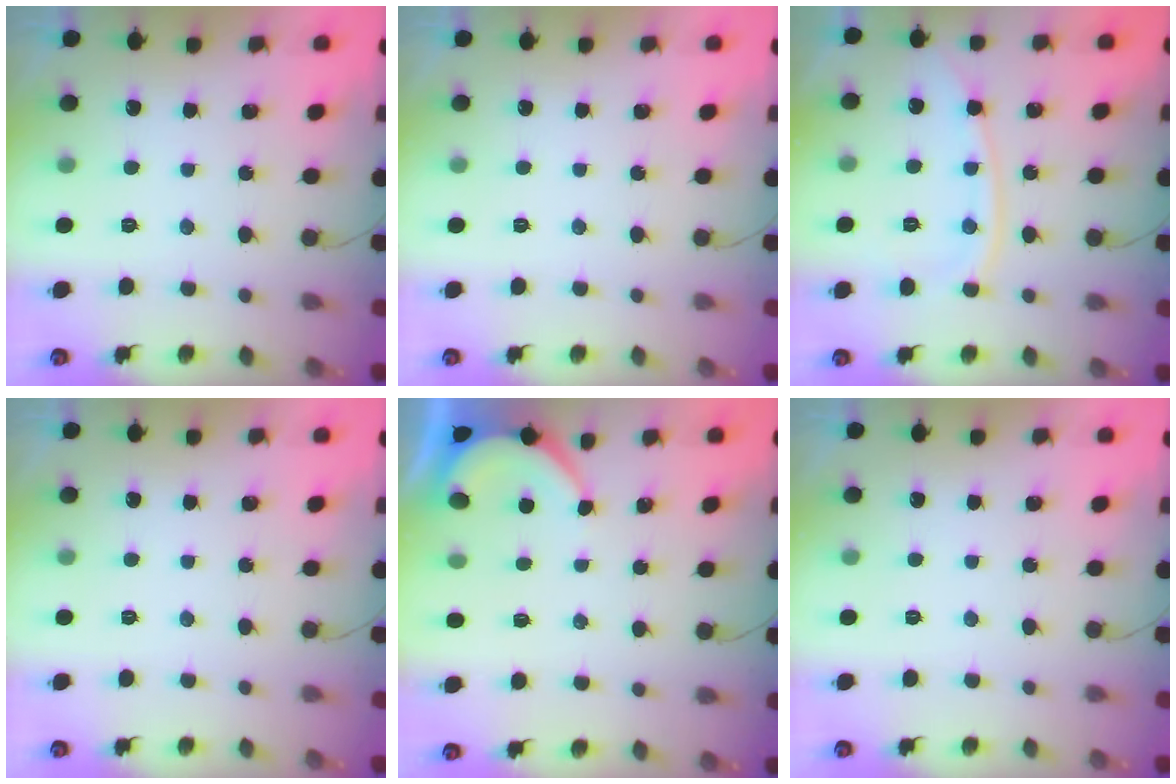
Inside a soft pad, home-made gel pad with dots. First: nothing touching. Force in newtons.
{"total": 0.0}
{"total": 10.7, "press": 10.7, "slide": 0.6}
{"total": 0.0}
{"total": 2.6, "press": 2.6, "slide": 0.3}
{"total": 0.0}